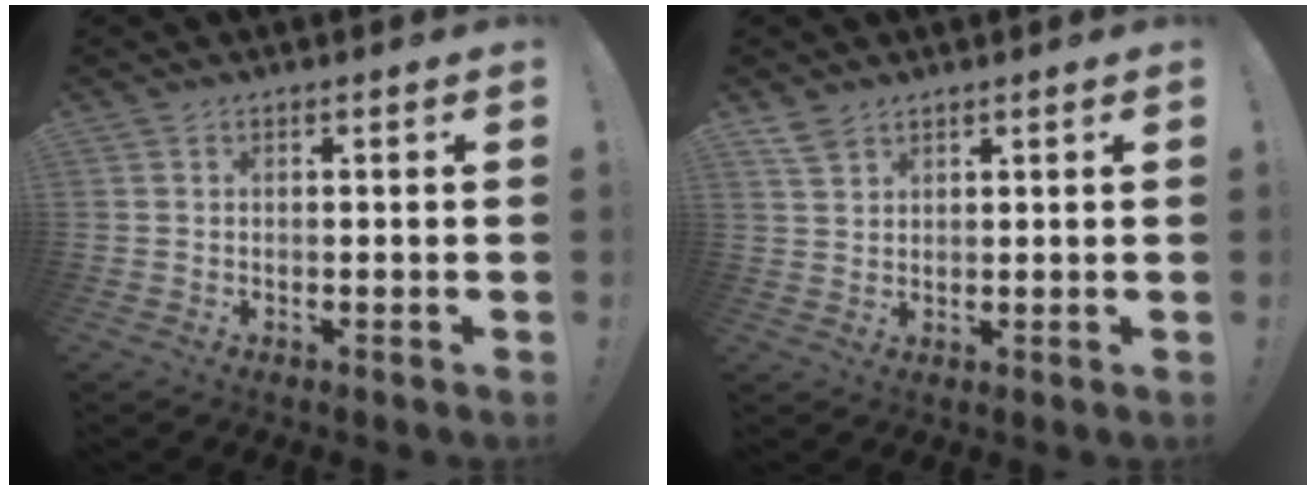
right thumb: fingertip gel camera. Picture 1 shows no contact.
{"total": 3.4, "force": [2.8, 1.4, 1.4], "torque": [-0.016, -0.018, 0.051]}